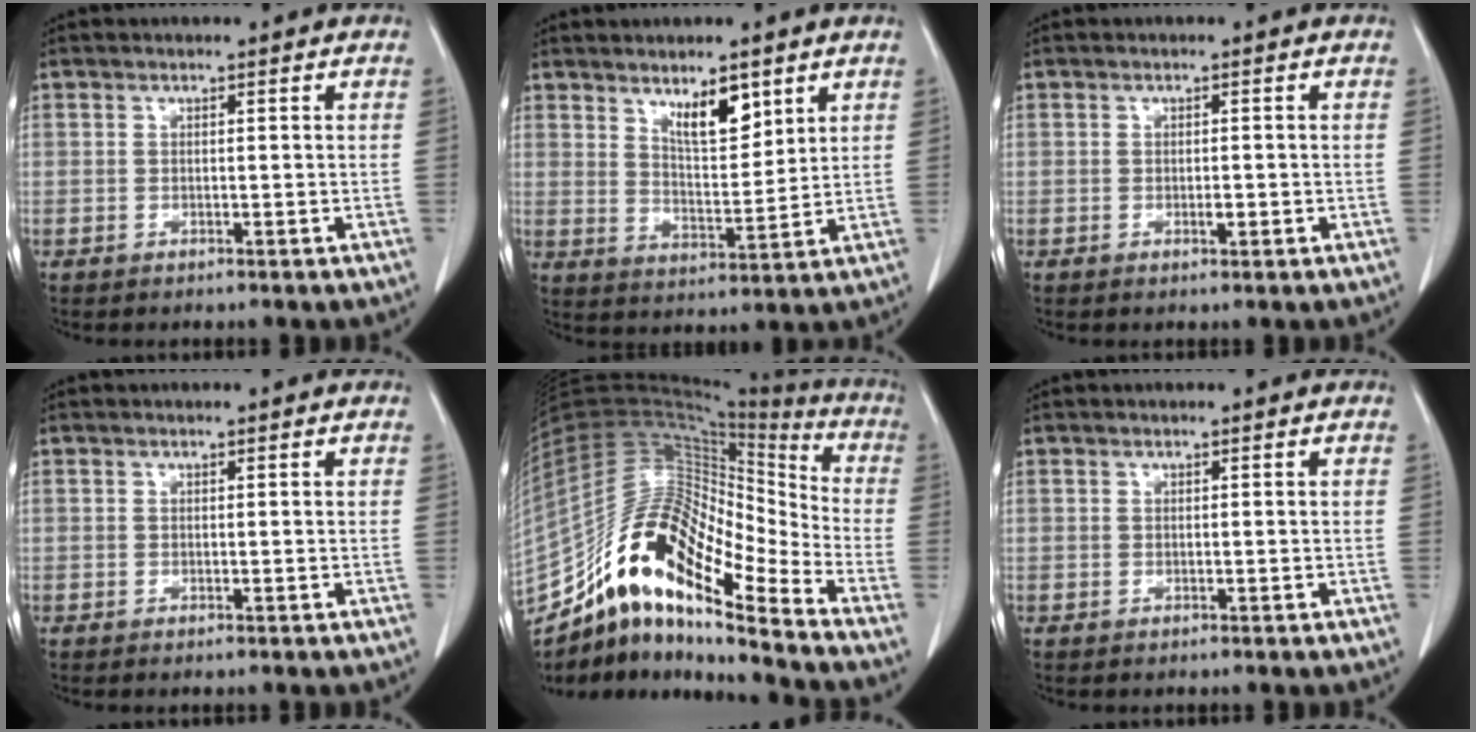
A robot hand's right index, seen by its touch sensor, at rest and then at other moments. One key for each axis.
{"total": 6.8, "fx": 4.3, "fy": 2.2, "fz": 4.8, "tx": -0.084, "ty": -0.009, "tz": 0.077}
{"total": 1.2, "fx": -0.3, "fy": 0.5, "fz": 1.1, "tx": -0.020, "ty": -0.001, "tz": -0.003}
{"total": 0.0}
{"total": 20.0, "fx": -14.3, "fy": 4.3, "fz": 13.3, "tx": -0.259, "ty": 0.036, "tz": -0.259}
{"total": 0.0}